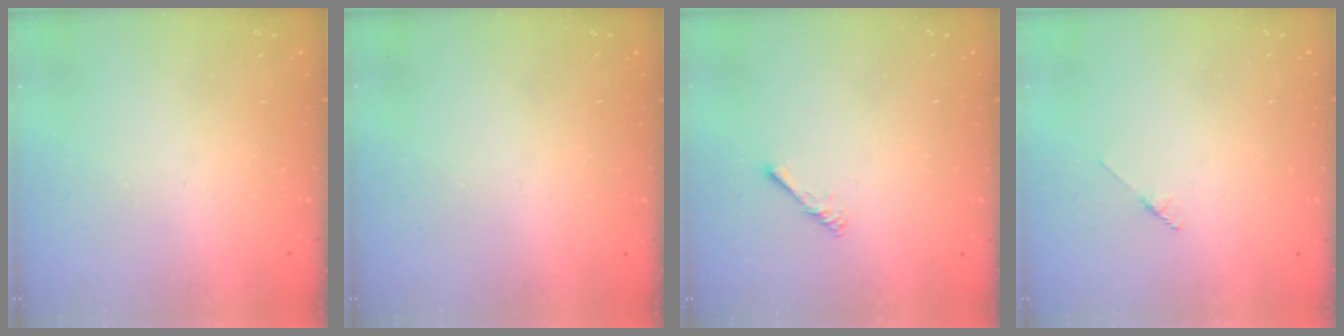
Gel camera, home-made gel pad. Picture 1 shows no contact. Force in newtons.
{"total": 0.0}
{"total": 1.7, "press": 1.6, "slide": 0.4}
{"total": 1.7, "press": 1.6, "slide": 0.2}